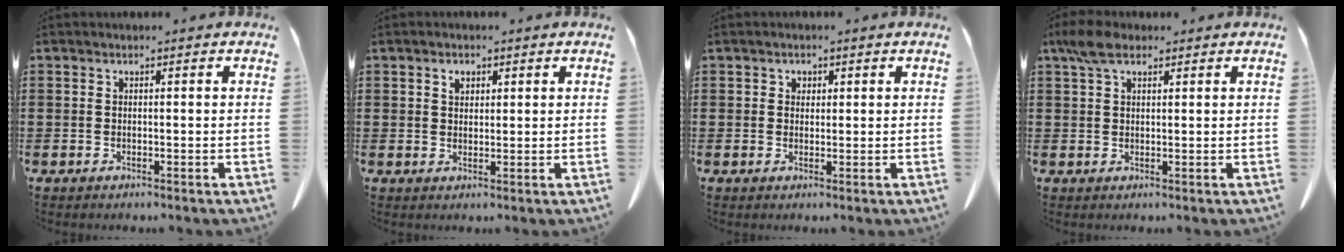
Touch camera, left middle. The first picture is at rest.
{"total": 1.8, "force": [1.0, 1.1, 1.0], "torque": [-0.015, 0.001, 0.017]}
{"total": 1.0, "force": [0.5, 0.9, 0.2], "torque": [-0.006, 0.004, 0.010]}
{"total": 3.1, "force": [1.8, 1.4, 2.1], "torque": [-0.048, 0.006, 0.032]}